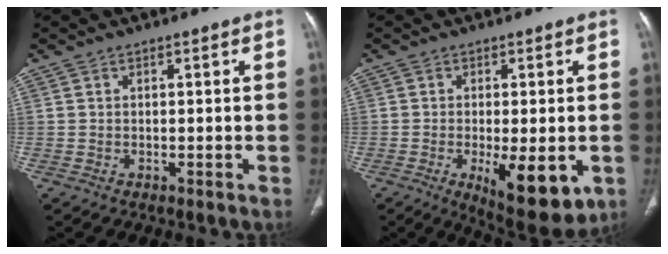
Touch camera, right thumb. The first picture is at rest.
{"total": 12.1, "force": [-3.6, 4.5, 10.7], "torque": [-0.143, -0.020, -0.041]}